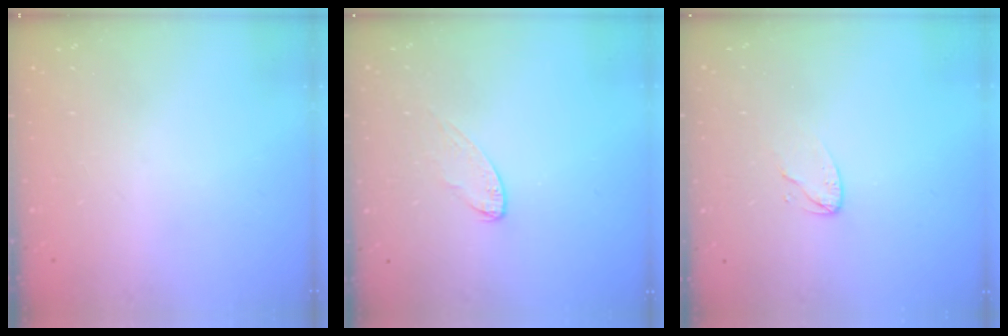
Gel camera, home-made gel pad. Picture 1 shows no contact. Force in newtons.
{"total": 4.7, "press": 4.7, "slide": 0.5}
{"total": 3.9, "press": 3.9, "slide": 0.3}